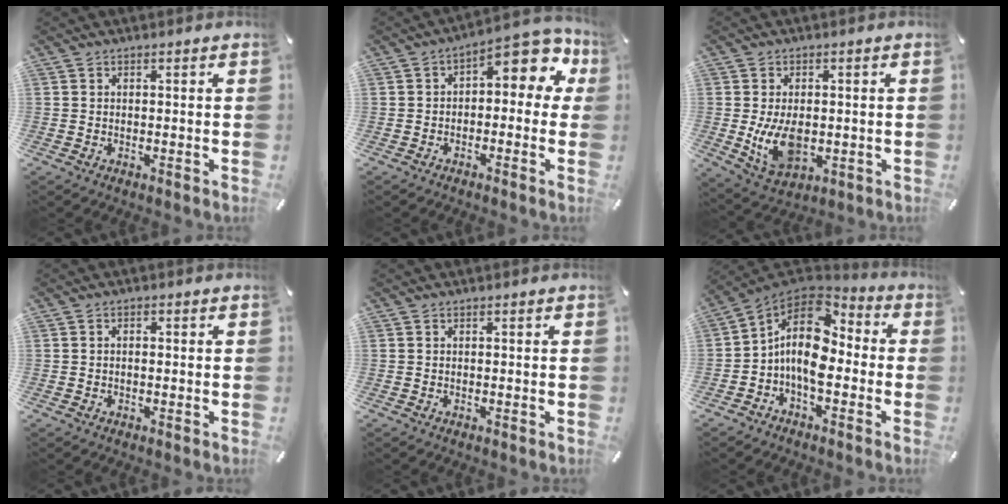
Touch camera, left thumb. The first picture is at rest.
{"total": 8.5, "force": [3.3, 4.4, 6.6], "torque": [-0.084, -0.031, 0.052]}
{"total": 9.2, "force": [-0.8, 5.7, 7.2], "torque": [-0.161, -0.008, -0.014]}
{"total": 0.9, "force": [-0.2, 0.5, 0.7], "torque": [-0.013, 0.001, -0.004]}
{"total": 0.0}
{"total": 13.5, "force": [-1.5, 8.5, 10.4], "torque": [-0.208, 0.005, -0.030]}